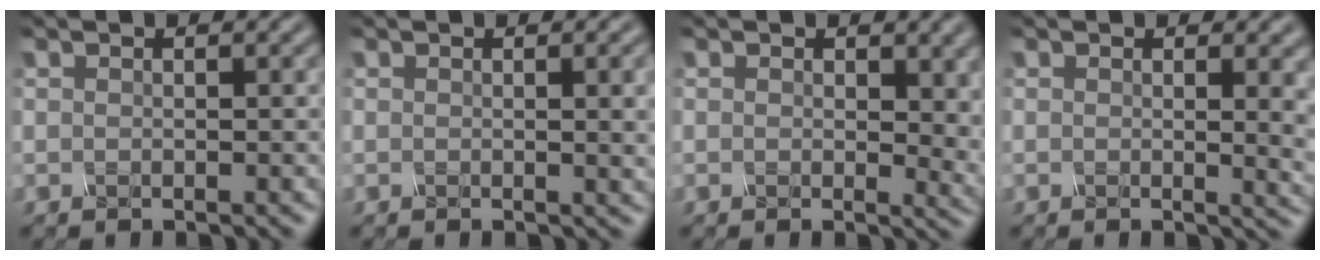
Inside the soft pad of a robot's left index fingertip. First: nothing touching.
{"total": 3.1, "force": [0.3, 0.9, 2.9], "torque": [-0.027, 0.003, 0.001]}
{"total": 3.9, "force": [0.9, 2.3, 3.1], "torque": [-0.032, -0.006, 0.011]}
{"total": 4.2, "force": [0.6, 1.7, 3.8], "torque": [-0.025, -0.002, 0.009]}